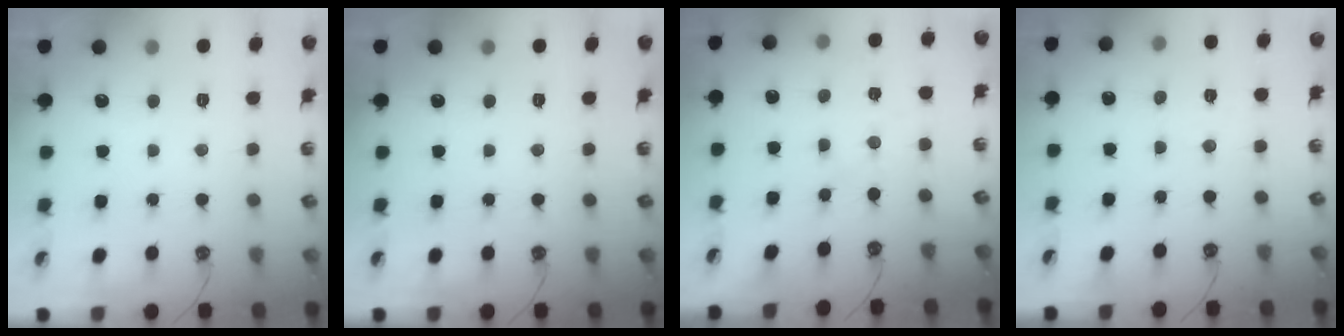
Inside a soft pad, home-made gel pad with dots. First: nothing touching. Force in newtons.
{"total": 0.0}
{"total": 0.8, "press": 0.7, "slide": 0.4}
{"total": 3.2, "press": 3.1, "slide": 0.5}